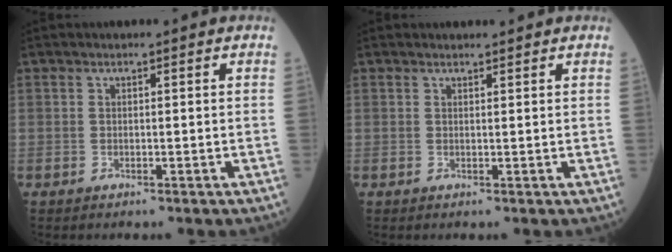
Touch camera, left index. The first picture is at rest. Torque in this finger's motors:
{"motor_torque": [0.53, -1.04, -0.16, 0.00]}